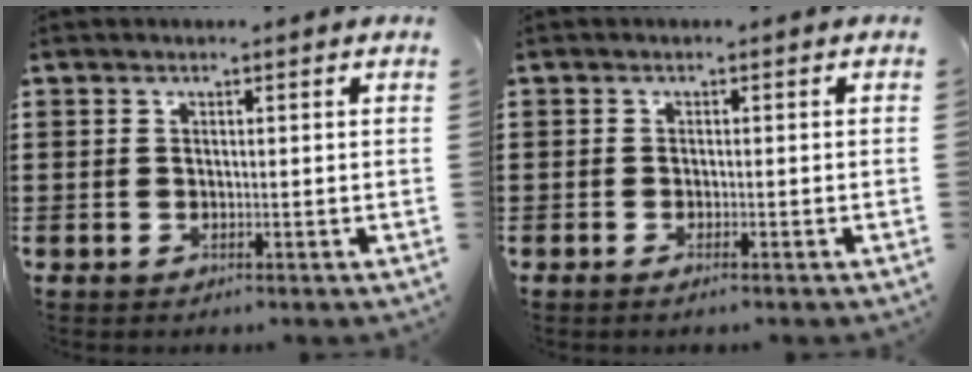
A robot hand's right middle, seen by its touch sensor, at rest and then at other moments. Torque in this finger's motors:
{"motor_torque": [-0.05, -0.03, -0.05, -0.01]}